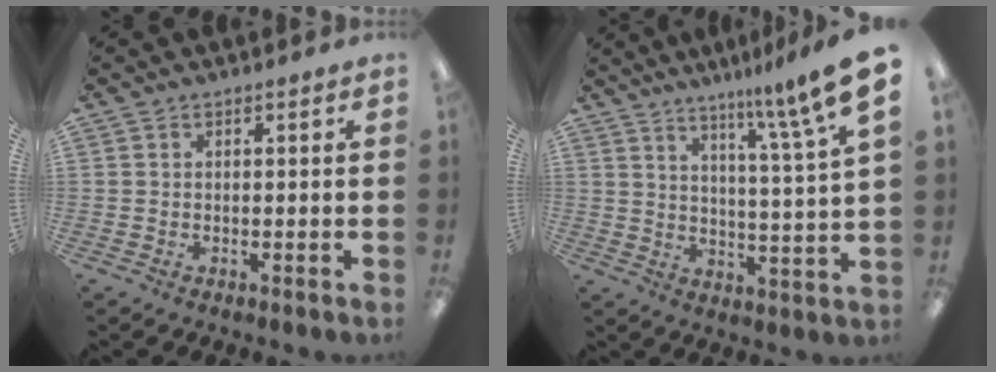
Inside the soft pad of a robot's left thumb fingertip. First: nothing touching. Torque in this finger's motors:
{"motor_torque": [0.49, 0.29, 1.42, -0.68, 0.26]}